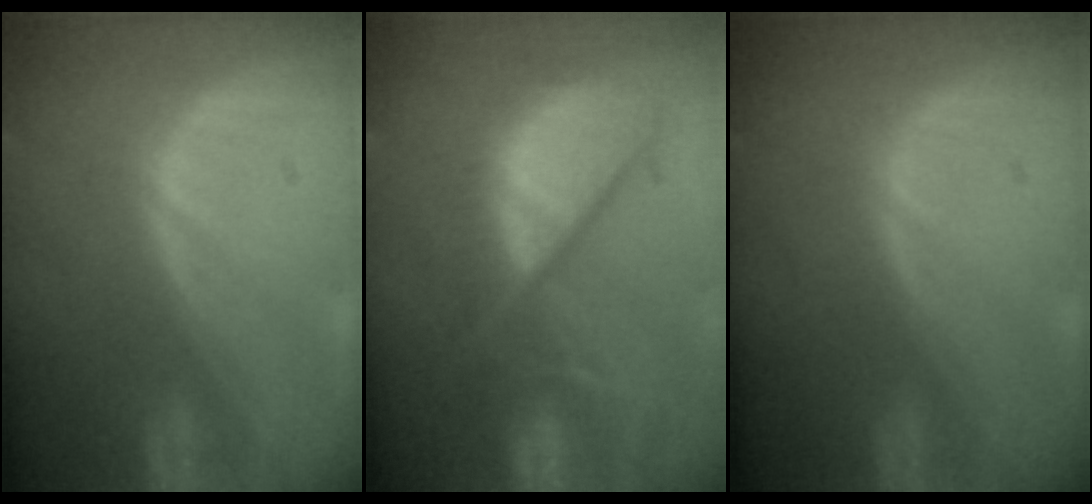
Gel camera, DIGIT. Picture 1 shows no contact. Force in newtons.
{"total": 12.4, "press": 10.2, "slide": 7.0}
{"total": 0.0}